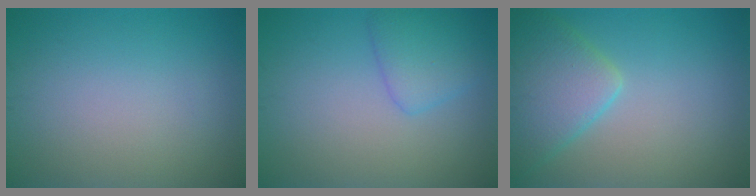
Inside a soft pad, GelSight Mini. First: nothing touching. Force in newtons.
{"total": 2.7, "press": 2.7, "slide": 0.2}
{"total": 5.3, "press": 5.3, "slide": 0.4}